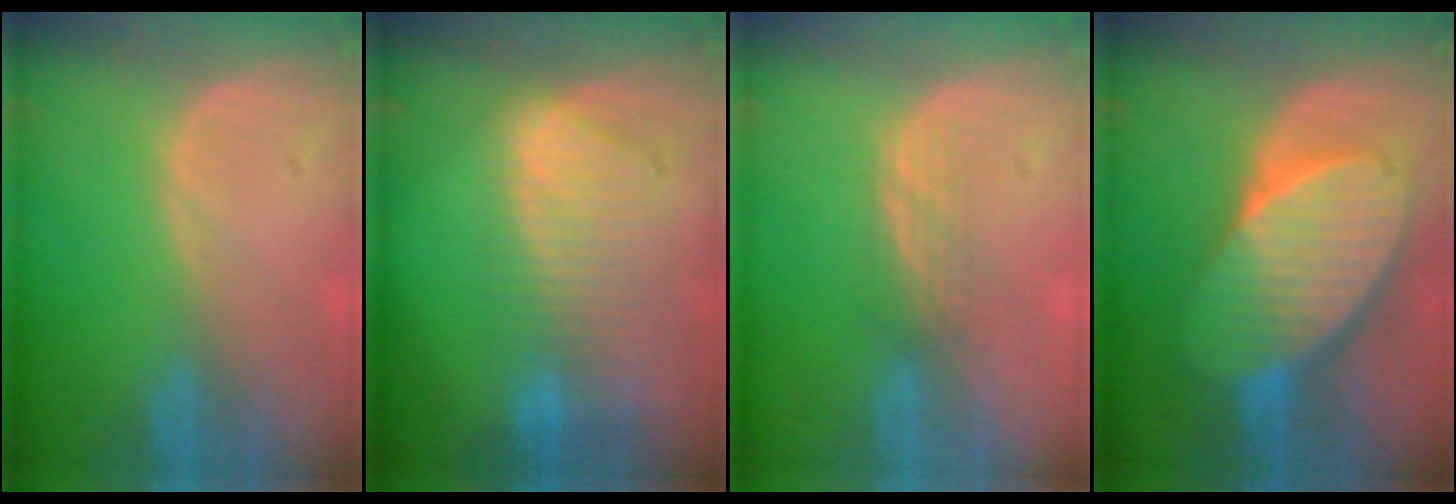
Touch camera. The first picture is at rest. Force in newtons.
{"total": 9.2, "press": 8.1, "slide": 4.5}
{"total": 2.4, "press": 2.3, "slide": 0.5}
{"total": 10.9, "press": 10.9, "slide": 0.8}